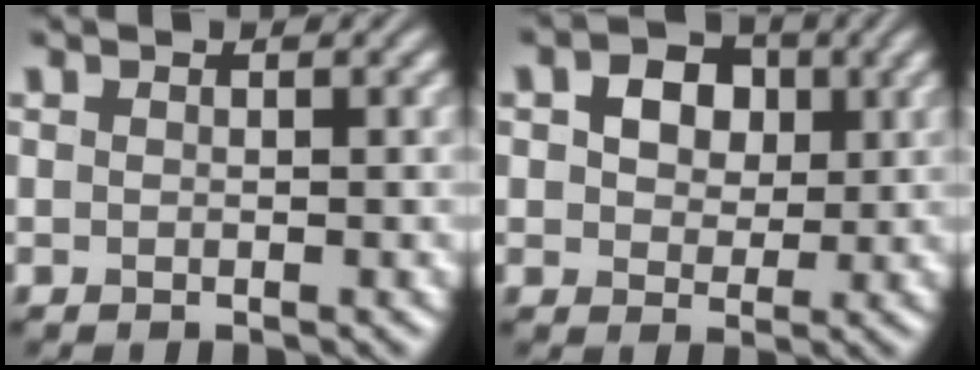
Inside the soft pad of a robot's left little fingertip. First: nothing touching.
{"total": 4.9, "force": [1.5, 3.6, 3.0], "torque": [-0.053, 0.009, 0.005]}